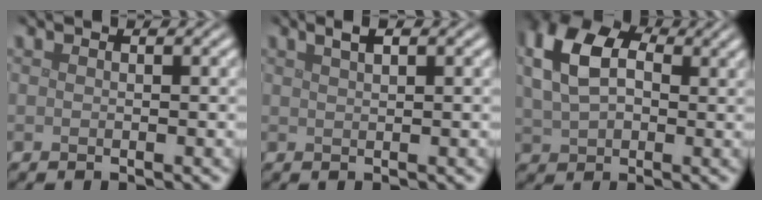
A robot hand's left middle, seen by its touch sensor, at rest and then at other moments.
{"total": 1.7, "force": [1.1, 0.4, 1.3], "torque": [-0.020, 0.006, 0.018]}
{"total": 7.6, "force": [2.3, 5.1, 5.1], "torque": [-0.128, 0.018, 0.037]}